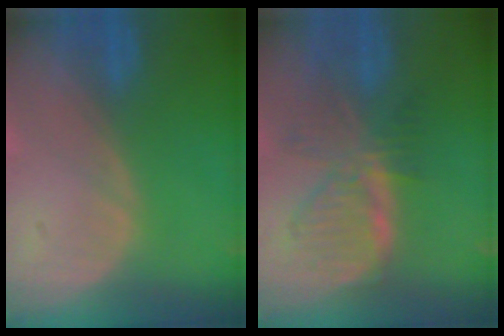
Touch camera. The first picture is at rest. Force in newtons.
{"total": 7.4, "press": 6.7, "slide": 3.0}